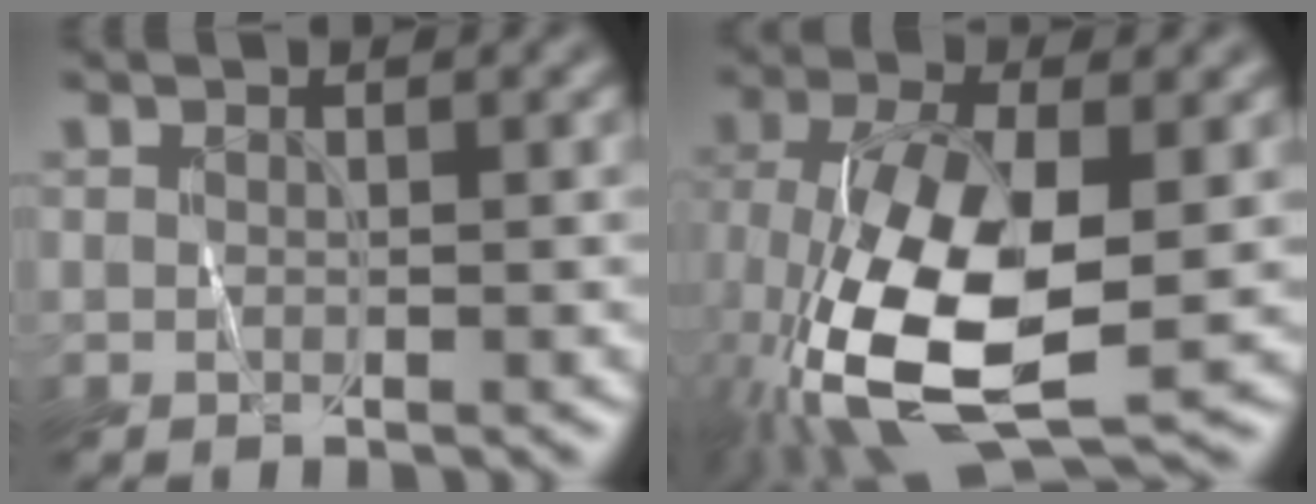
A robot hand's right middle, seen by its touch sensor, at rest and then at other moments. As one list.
[{"total": 12.8, "force": [-2.8, 5.4, 11.3], "torque": [-0.242, -0.014, -0.050]}]